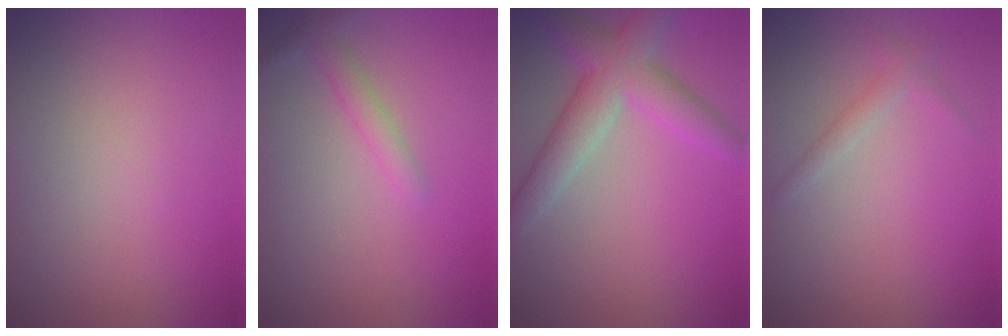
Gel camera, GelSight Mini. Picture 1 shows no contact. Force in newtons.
{"total": 1.7, "press": 1.7, "slide": 0.1}
{"total": 5.0, "press": 5.0, "slide": 0.2}
{"total": 1.3, "press": 1.3, "slide": 0.0}